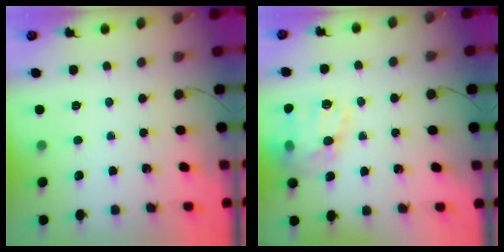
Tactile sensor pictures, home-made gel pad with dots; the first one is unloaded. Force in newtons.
{"total": 18.1, "press": 17.8, "slide": 3.2}